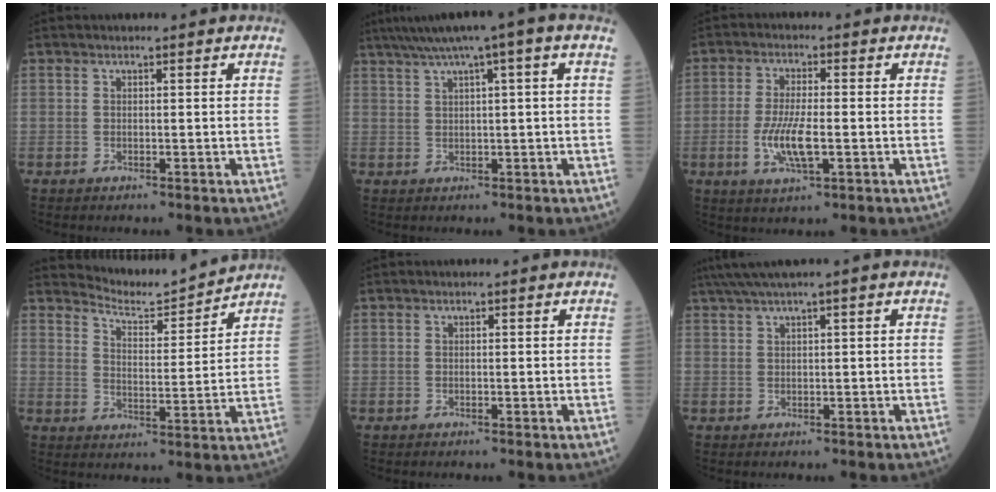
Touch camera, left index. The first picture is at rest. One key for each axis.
{"total": 8.6, "fx": 5.0, "fy": -0.6, "fz": 7.0, "tx": -0.112, "ty": 0.037, "tz": 0.077}
{"total": 6.5, "fx": -1.5, "fy": 1.5, "fz": 6.2, "tx": -0.133, "ty": -0.010, "tz": -0.029}
{"total": 7.8, "fx": 7.8, "fy": -0.3, "fz": -0.3, "tx": -0.011, "ty": -0.011, "tz": 0.129}
{"total": 0.0}
{"total": 3.9, "fx": 2.5, "fy": -0.6, "fz": 3.0, "tx": -0.065, "ty": 0.019, "tz": 0.052}